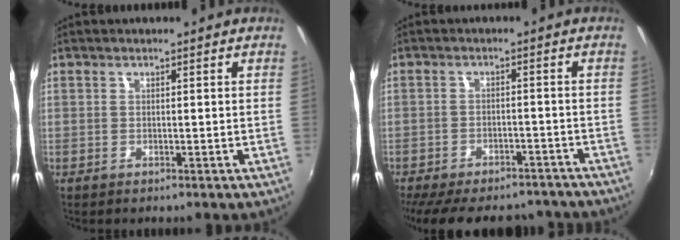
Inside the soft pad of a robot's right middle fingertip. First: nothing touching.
{"total": 19.4, "force": [-16.2, 6.9, 8.1], "torque": [-0.176, -0.008, -0.213]}